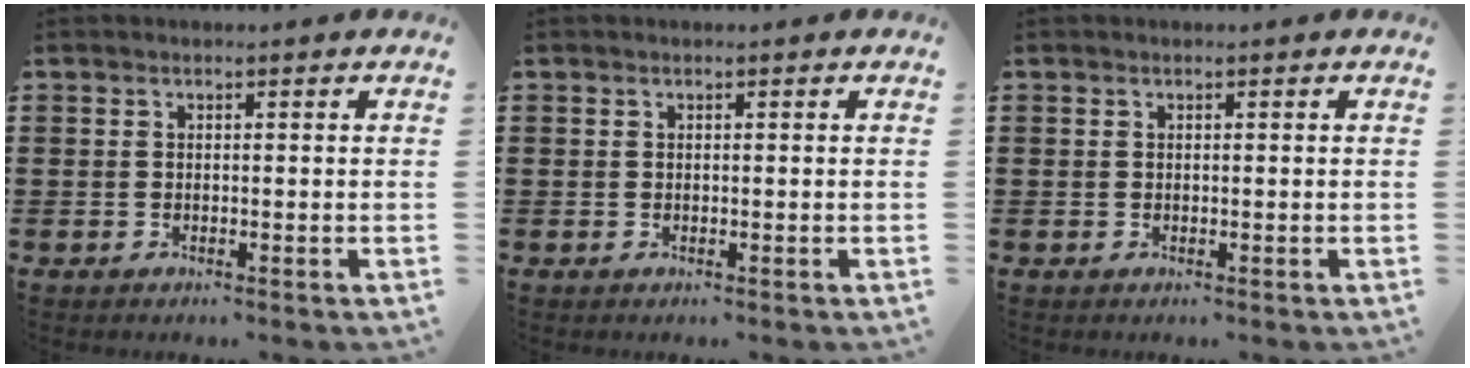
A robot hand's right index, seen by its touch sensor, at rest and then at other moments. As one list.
[{"total": 0.0}, {"total": 0.0}]